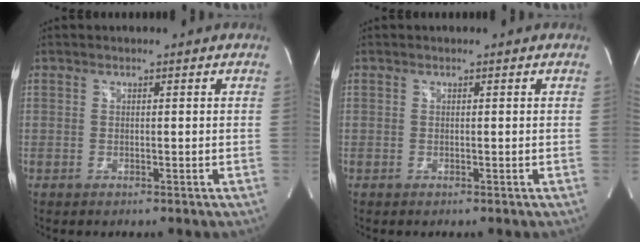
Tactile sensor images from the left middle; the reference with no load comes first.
{"total": 0.0}